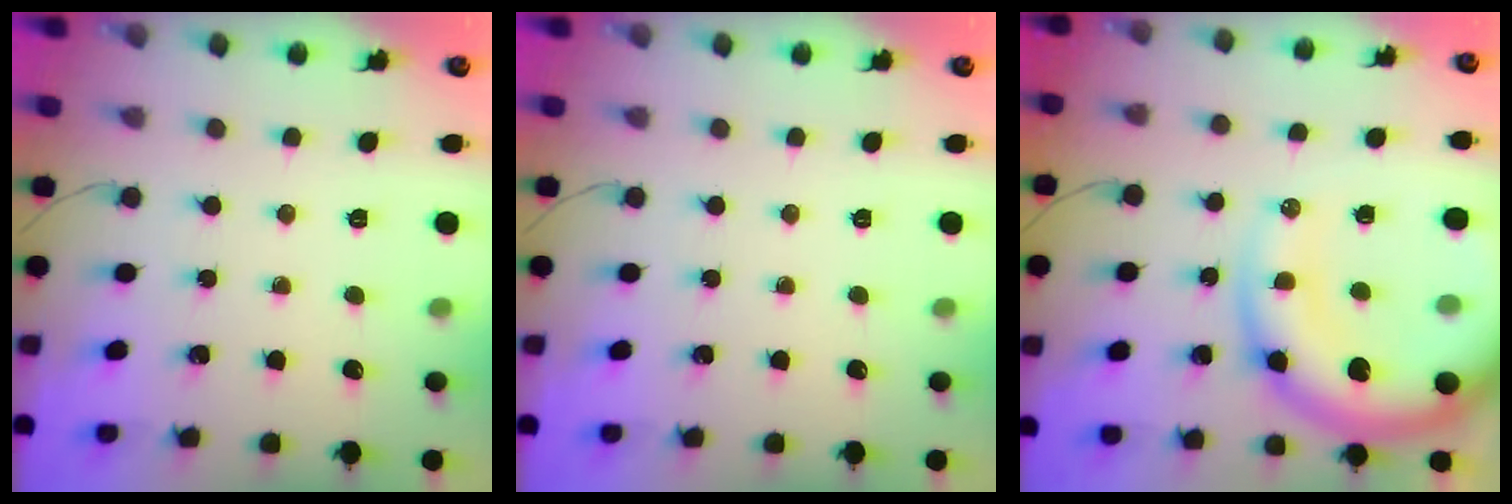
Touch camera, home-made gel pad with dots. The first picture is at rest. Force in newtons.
{"total": 0.0}
{"total": 20.8, "press": 20.2, "slide": 5.0}